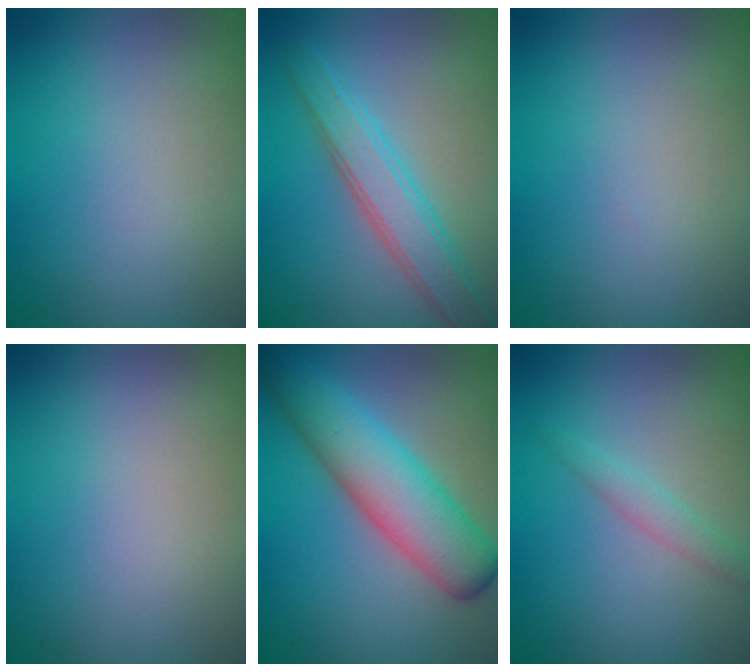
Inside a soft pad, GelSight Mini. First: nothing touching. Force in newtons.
{"total": 3.9, "press": 3.9, "slide": 0.1}
{"total": 0.0}
{"total": 0.0}
{"total": 7.1, "press": 7.1, "slide": 0.2}
{"total": 1.4, "press": 1.4, "slide": 0.0}